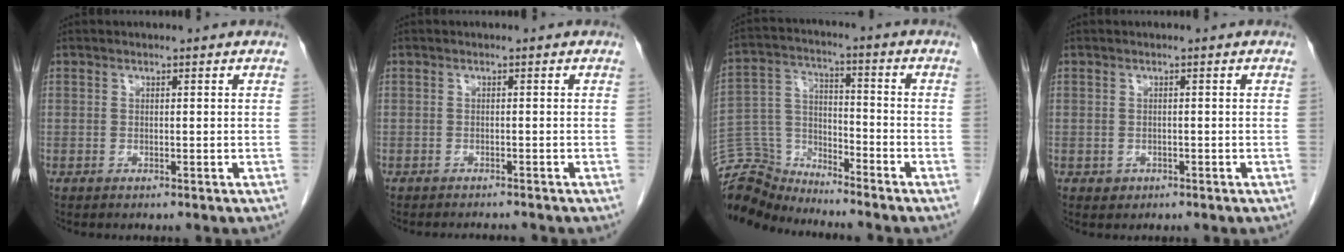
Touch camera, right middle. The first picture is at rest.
{"total": 2.8, "force": [-2.8, 0.1, 0.6], "torque": [-0.006, -0.008, -0.036]}
{"total": 10.3, "force": [-10.3, 0.8, -0.6], "torque": [0.003, 0.029, -0.203]}
{"total": 1.0, "force": [-0.5, 0.9, 0.2], "torque": [-0.002, 0.003, -0.003]}